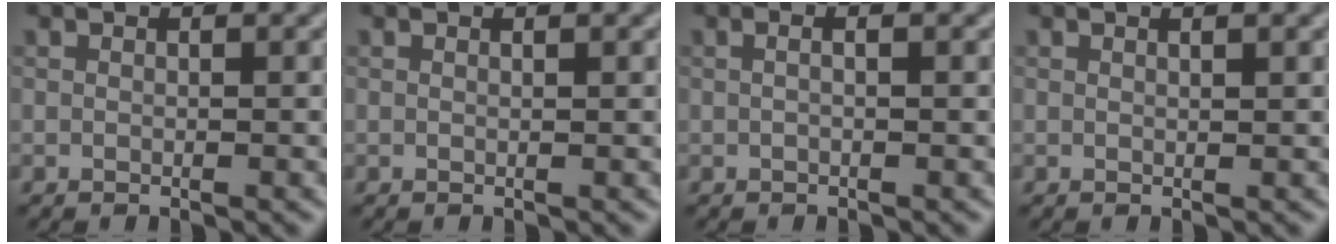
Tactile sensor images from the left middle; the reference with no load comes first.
{"total": 0.5, "force": [0.1, 0.2, 0.5], "torque": [0.000, 0.001, -0.002]}
{"total": 1.2, "force": [-0.1, 0.4, 1.1], "torque": [-0.006, 0.000, -0.013]}
{"total": 1.0, "force": [0.3, 0.3, 0.9], "torque": [-0.006, 0.005, -0.001]}